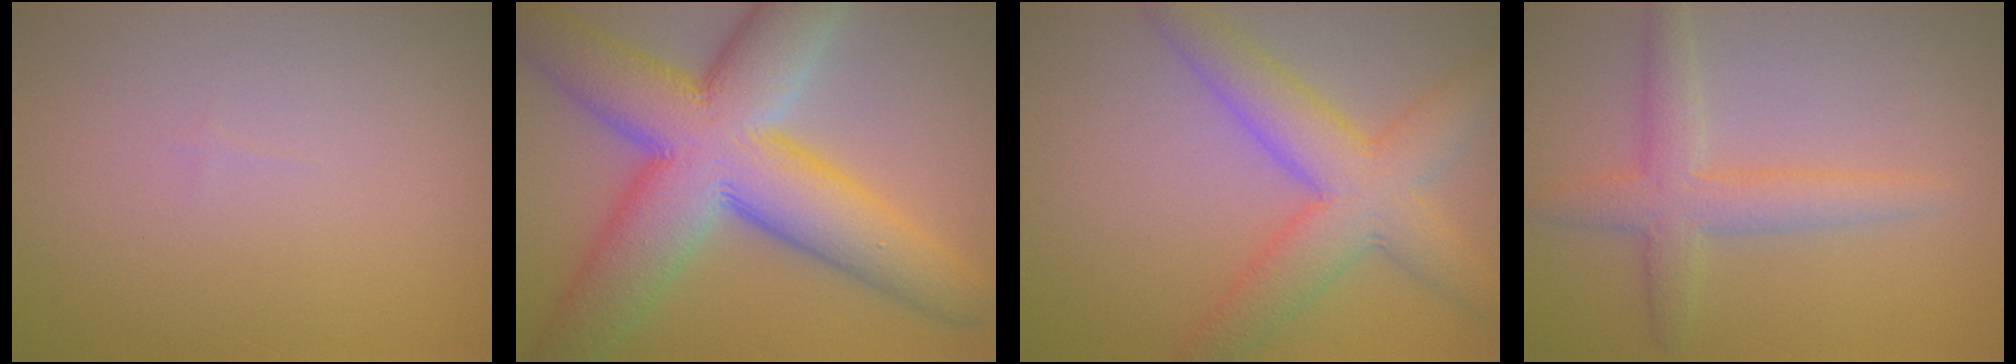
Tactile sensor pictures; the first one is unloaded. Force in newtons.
{"total": 14.4, "press": 14.4, "slide": 0.6}
{"total": 6.8, "press": 6.8, "slide": 0.4}
{"total": 3.7, "press": 3.7, "slide": 0.2}